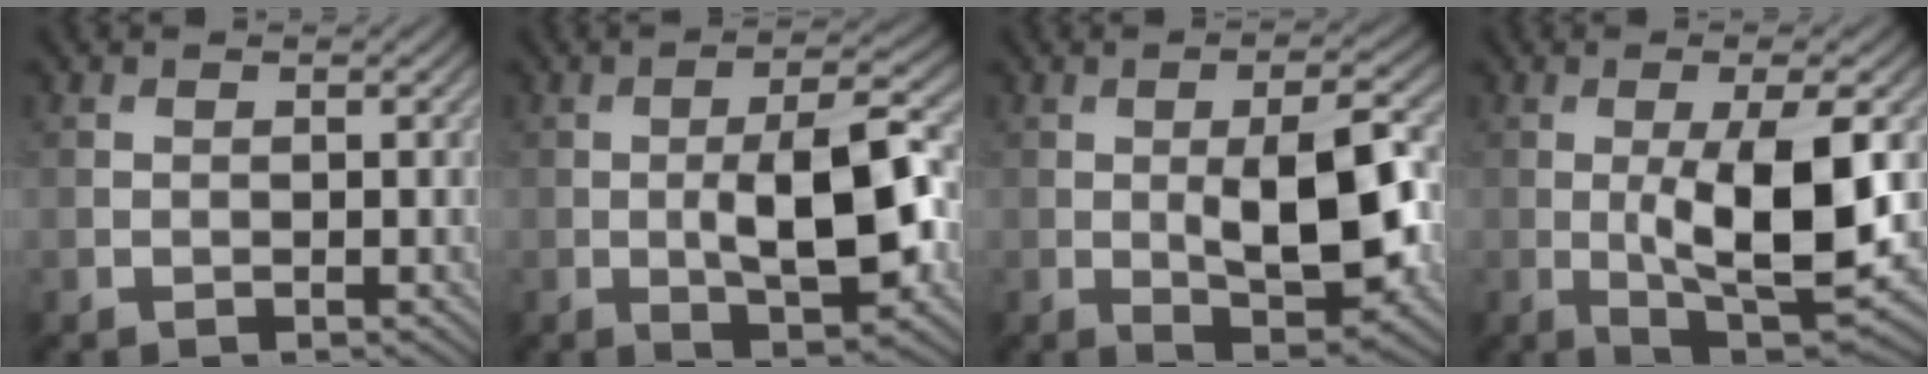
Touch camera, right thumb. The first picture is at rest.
{"total": 10.3, "force": [-1.3, 3.2, 9.7], "torque": [-0.151, 0.002, -0.022]}
{"total": 10.2, "force": [-0.7, 3.7, 9.5], "torque": [-0.153, -0.002, -0.010]}
{"total": 11.7, "force": [-0.5, 3.4, 11.2], "torque": [-0.189, -0.011, -0.001]}